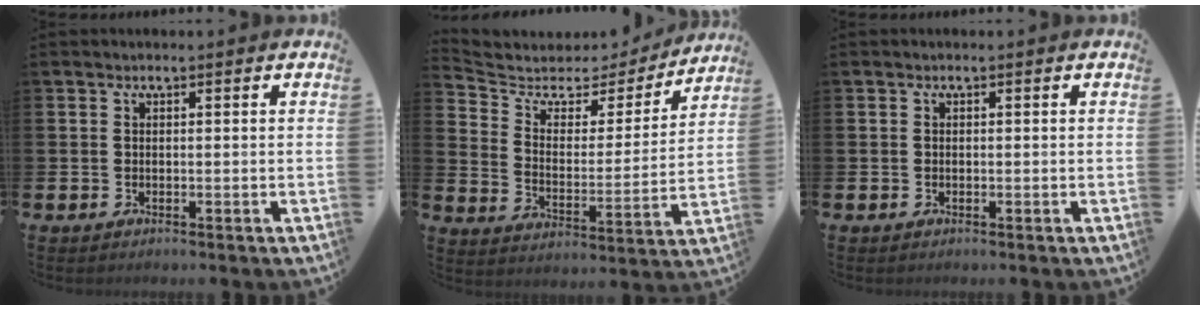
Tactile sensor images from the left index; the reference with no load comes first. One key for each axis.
{"total": 5.3, "fx": 4.4, "fy": 2.8, "fz": 1.0, "tx": -0.053, "ty": -0.036, "tz": 0.068}
{"total": 0.0}